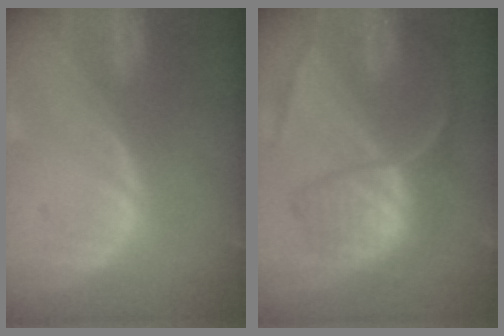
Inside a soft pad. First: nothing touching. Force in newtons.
{"total": 8.6, "press": 7.8, "slide": 3.7}